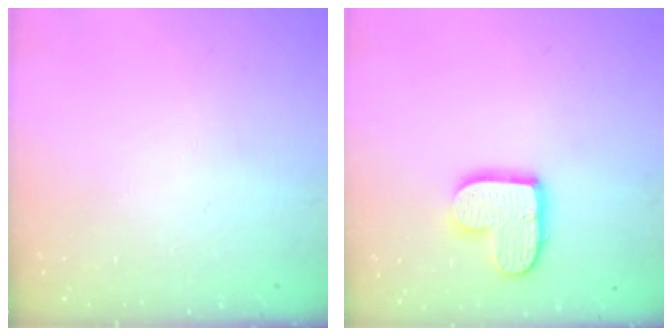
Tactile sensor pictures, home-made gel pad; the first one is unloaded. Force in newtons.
{"total": 12.2, "press": 12.2, "slide": 0.8}